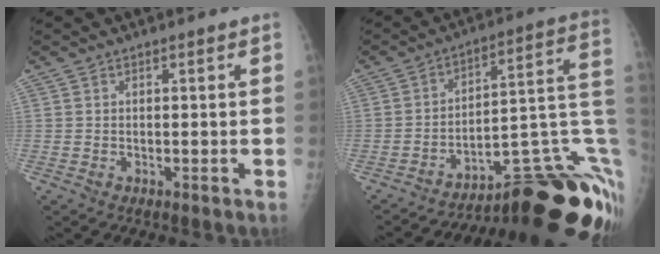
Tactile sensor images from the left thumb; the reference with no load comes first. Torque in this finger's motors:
{"motor_torque": [-2.16, 2.63, 0.08, 0.10, 0.02]}